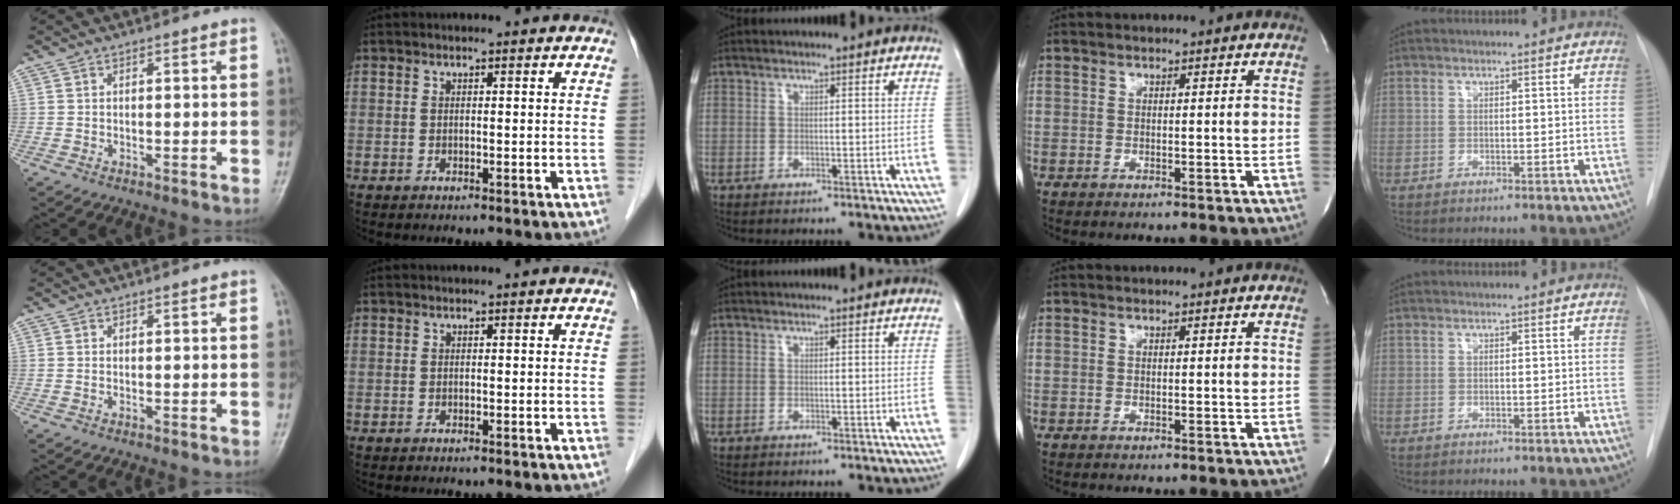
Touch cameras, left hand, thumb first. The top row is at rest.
{}